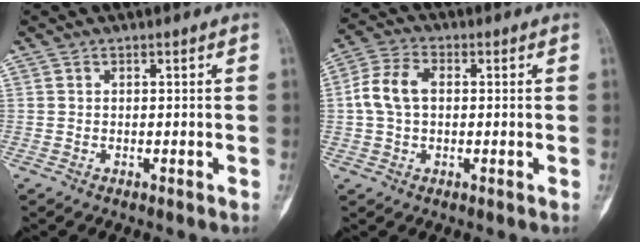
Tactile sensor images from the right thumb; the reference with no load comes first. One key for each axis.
{"total": 7.4, "fx": 0.4, "fy": 4.9, "fz": 5.6, "tx": -0.116, "ty": 0.021, "tz": 0.003}